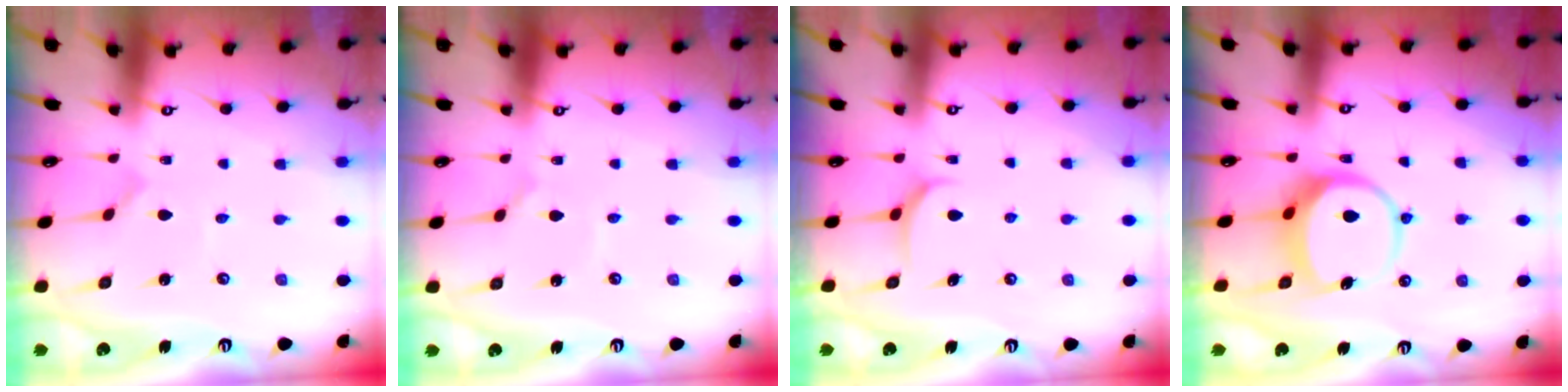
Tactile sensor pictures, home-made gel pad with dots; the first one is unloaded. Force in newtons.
{"total": 2.1, "press": 2.1, "slide": 0.1}
{"total": 4.9, "press": 4.9, "slide": 0.5}
{"total": 8.0, "press": 7.9, "slide": 1.0}